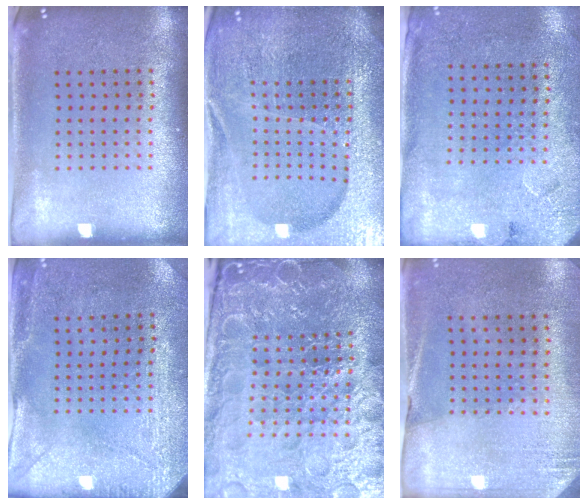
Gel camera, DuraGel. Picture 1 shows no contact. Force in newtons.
{"total": 5.9, "press": 5.2, "slide": 2.8}
{"total": 2.7, "press": 2.2, "slide": 1.6}
{"total": 2.9, "press": 2.4, "slide": 1.6}
{"total": 5.5, "press": 5.1, "slide": 2.0}
{"total": 2.7, "press": 2.4, "slide": 1.2}